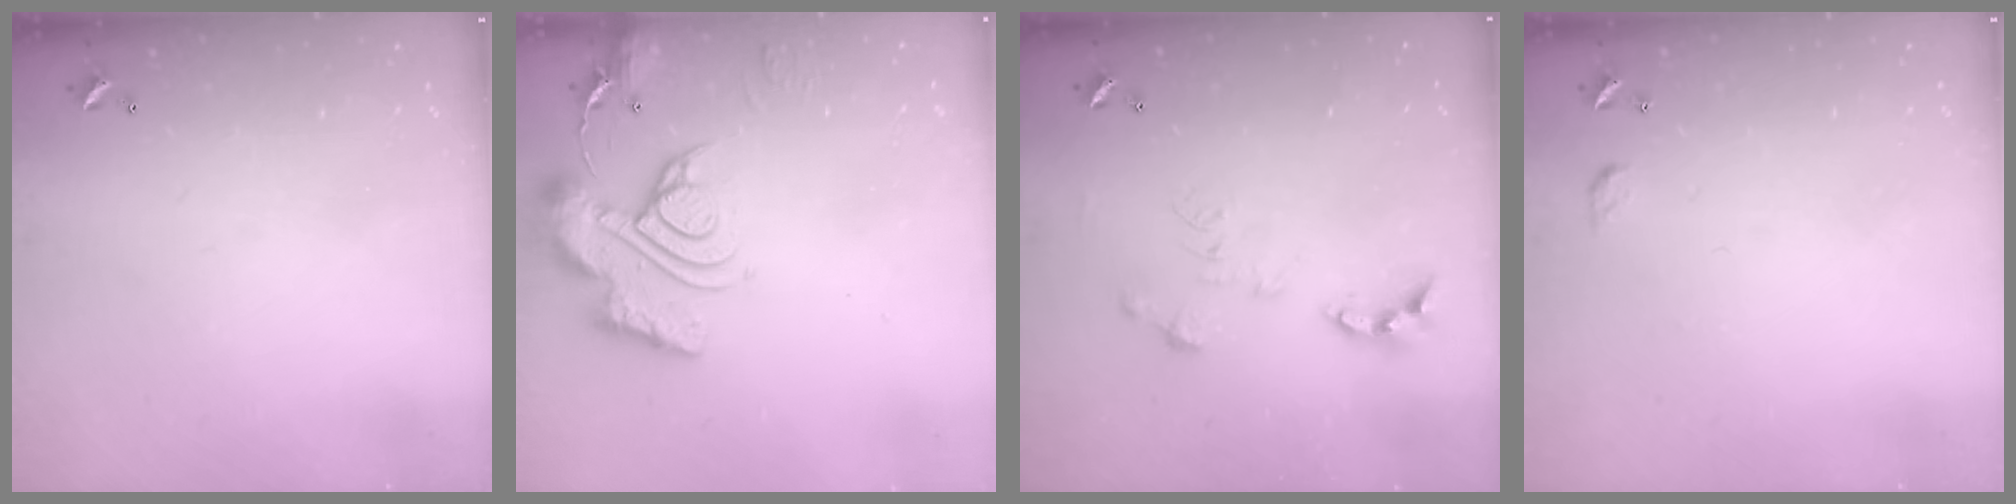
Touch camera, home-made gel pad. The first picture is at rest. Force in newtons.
{"total": 15.0, "press": 14.9, "slide": 1.6}
{"total": 0.0}
{"total": 3.2, "press": 3.2, "slide": 0.4}